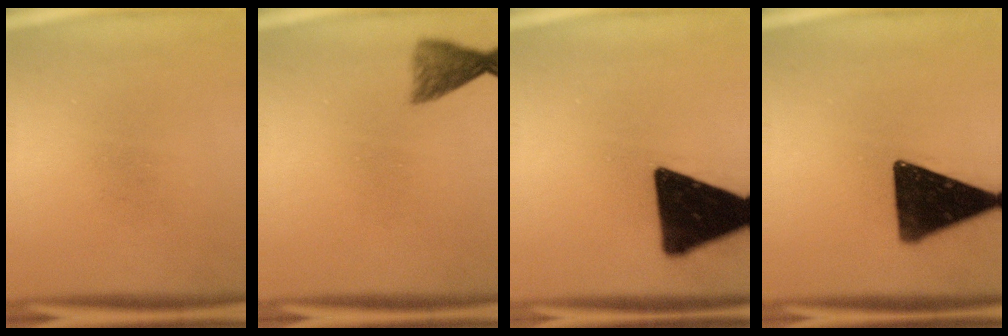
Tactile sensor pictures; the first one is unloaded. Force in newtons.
{"total": 3.2}
{"total": 20.1}
{"total": 16.3}